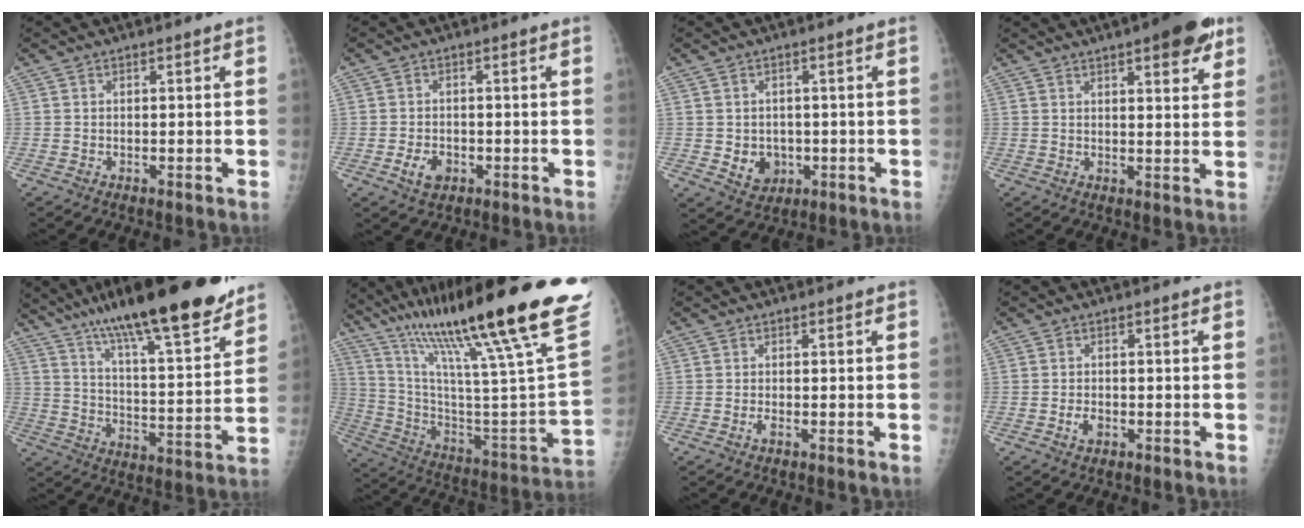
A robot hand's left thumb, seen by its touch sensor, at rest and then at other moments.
{"total": 3.7, "force": [-1.4, 2.6, 2.3], "torque": [-0.033, 0.002, -0.019]}
{"total": 5.2, "force": [-0.7, 4.5, 2.5], "torque": [-0.015, 0.001, 0.002]}
{"total": 9.7, "force": [5.7, 2.8, 7.3], "torque": [-0.073, -0.020, 0.069]}
{"total": 25.4, "force": [18.7, 5.0, 16.4], "torque": [-0.239, -0.064, 0.297]}
{"total": 39.3, "force": [26.4, 4.5, 28.8], "torque": [-0.376, -0.090, 0.410]}
{"total": 0.9, "force": [-0.2, 0.3, 0.8], "torque": [-0.016, -0.001, -0.005]}
{"total": 2.0, "force": [-0.7, 1.3, 1.3], "torque": [-0.020, 0.002, -0.011]}